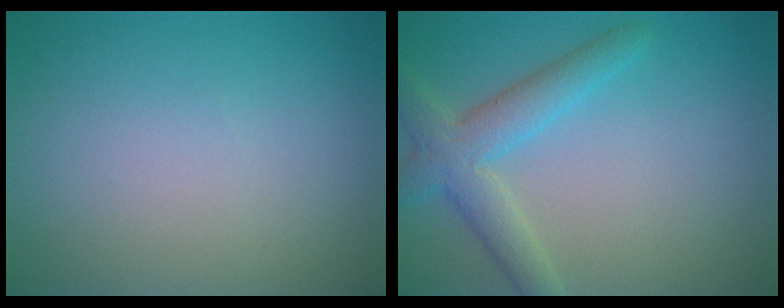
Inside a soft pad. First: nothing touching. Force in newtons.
{"total": 4.2, "press": 4.2, "slide": 0.5}